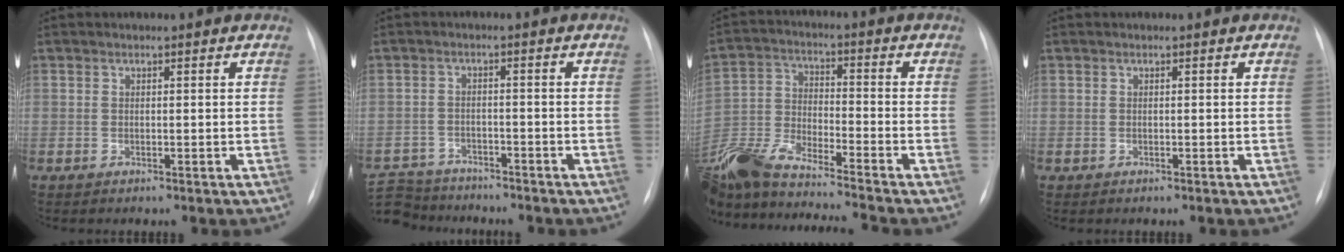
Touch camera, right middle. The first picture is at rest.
{"total": 8.2, "force": [-7.8, 2.5, 0.6], "torque": [-0.020, 0.006, -0.132]}
{"total": 19.0, "force": [-16.7, 0.6, 9.1], "torque": [-0.221, -0.015, -0.308]}
{"total": 0.0}